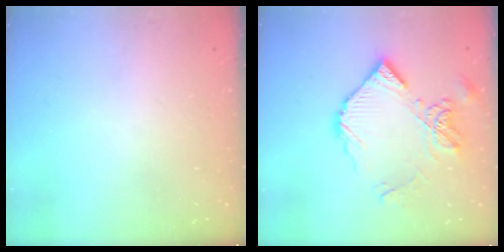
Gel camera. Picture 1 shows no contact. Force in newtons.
{"total": 12.9, "press": 12.8, "slide": 1.6}